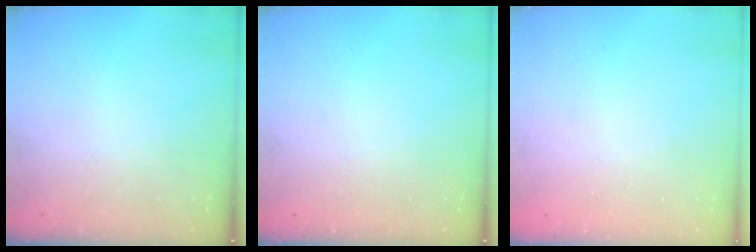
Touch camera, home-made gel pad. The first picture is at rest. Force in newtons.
{"total": 0.0}
{"total": 1.9, "press": 1.9, "slide": 0.2}